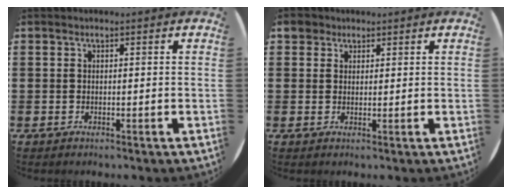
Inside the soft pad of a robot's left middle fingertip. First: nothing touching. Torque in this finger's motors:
{"motor_torque": [-0.03, 0.04, 0.00, 0.01]}